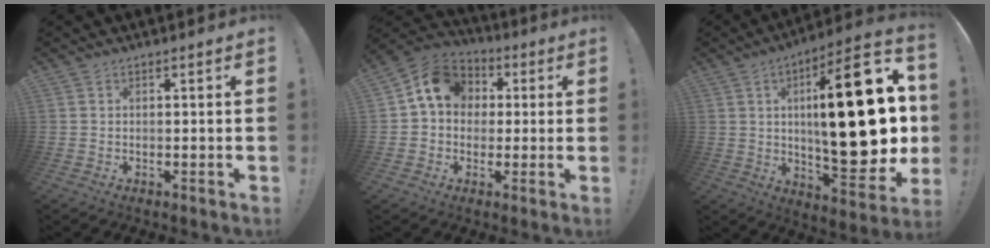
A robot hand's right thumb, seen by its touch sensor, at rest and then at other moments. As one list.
[{"total": 11.1, "force": [2.1, 9.5, 5.3], "torque": [-0.072, 0.010, 0.045]}, {"total": 31.7, "force": [3.0, 11.0, 29.6], "torque": [-0.454, -0.014, 0.052]}]